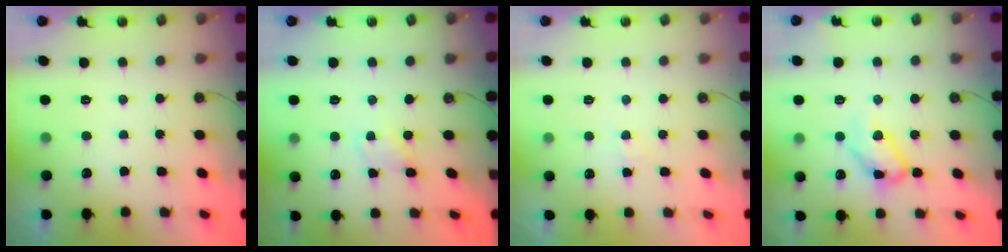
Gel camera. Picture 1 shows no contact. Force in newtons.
{"total": 1.4, "press": 1.4, "slide": 0.2}
{"total": 4.0, "press": 4.0, "slide": 0.5}
{"total": 12.1, "press": 12.0, "slide": 1.6}